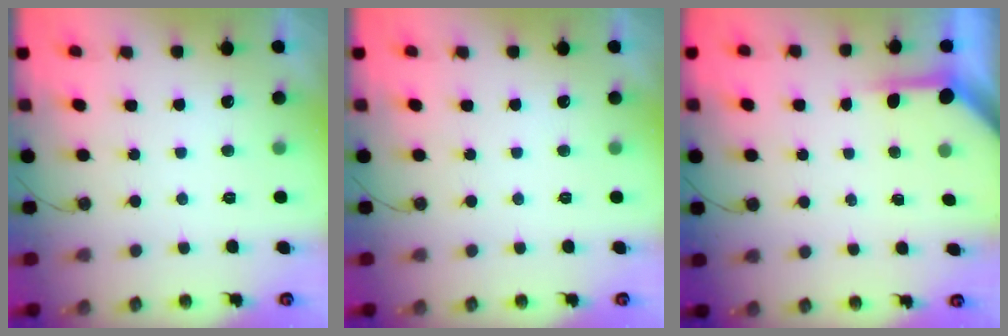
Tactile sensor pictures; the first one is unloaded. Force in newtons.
{"total": 0.0}
{"total": 3.9, "press": 3.9, "slide": 0.3}